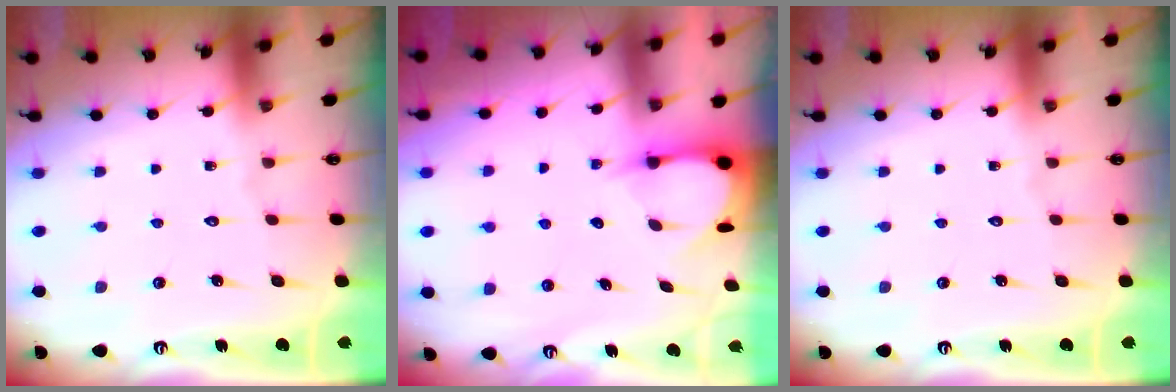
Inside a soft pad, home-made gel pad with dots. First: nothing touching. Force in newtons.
{"total": 3.5, "press": 3.5, "slide": 0.4}
{"total": 0.0}